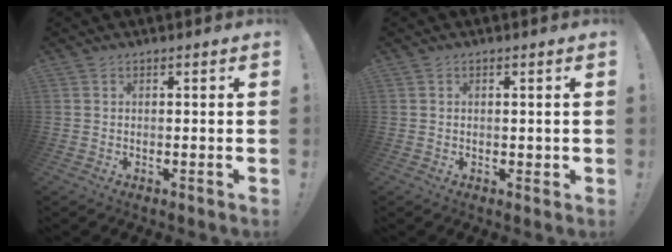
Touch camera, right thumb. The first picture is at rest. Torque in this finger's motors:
{"motor_torque": [-0.16, -0.10, 0.35, -0.21, -0.04]}